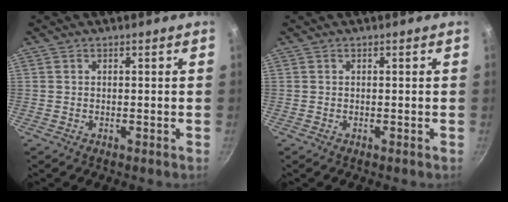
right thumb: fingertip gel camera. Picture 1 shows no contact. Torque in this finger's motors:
{"motor_torque": [0.00, 0.00, 0.02, -0.01, 0.00]}